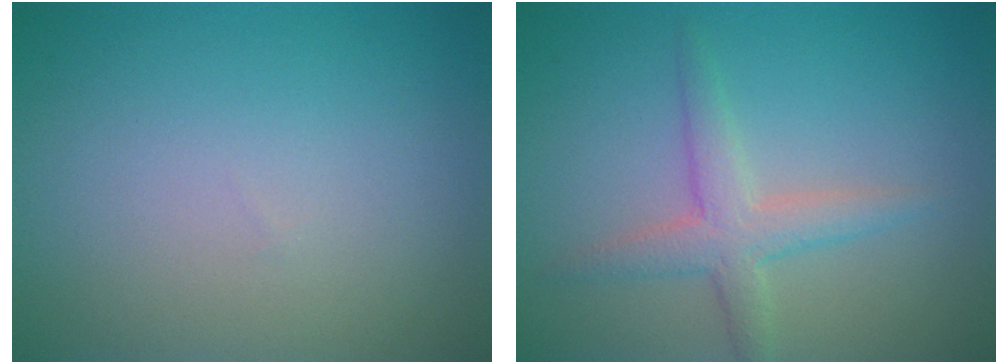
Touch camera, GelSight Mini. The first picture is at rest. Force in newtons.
{"total": 2.9, "press": 2.9, "slide": 0.1}